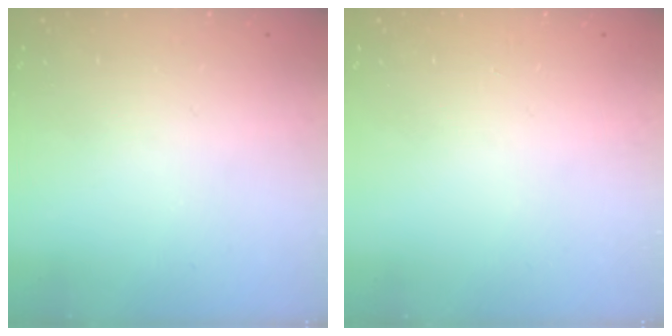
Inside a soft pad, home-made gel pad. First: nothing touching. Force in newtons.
{"total": 0.0}